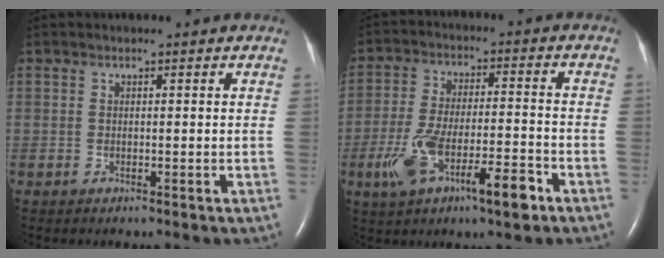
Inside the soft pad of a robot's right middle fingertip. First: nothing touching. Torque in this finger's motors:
{"motor_torque": [1.56, -0.57, 0.35, 0.13]}